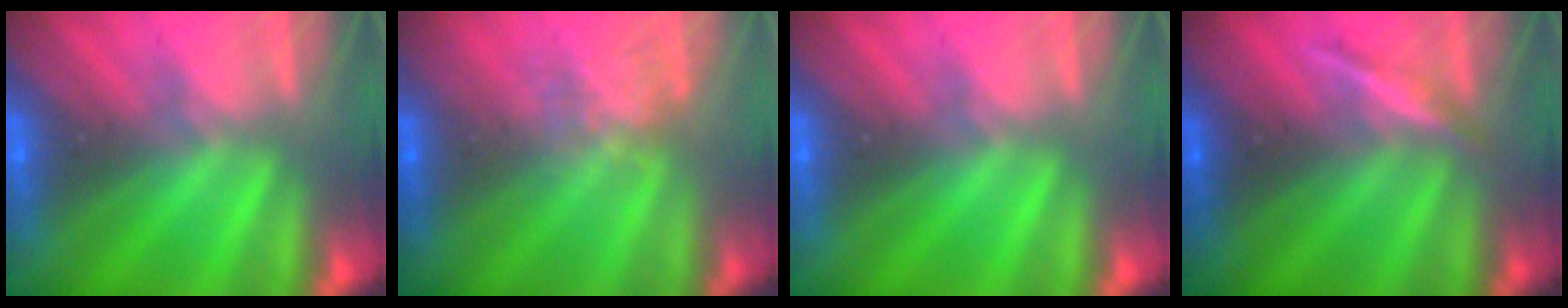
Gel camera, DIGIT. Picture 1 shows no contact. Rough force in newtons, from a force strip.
{"total": 2.5}
{"total": 0.0}
{"total": 3.2}